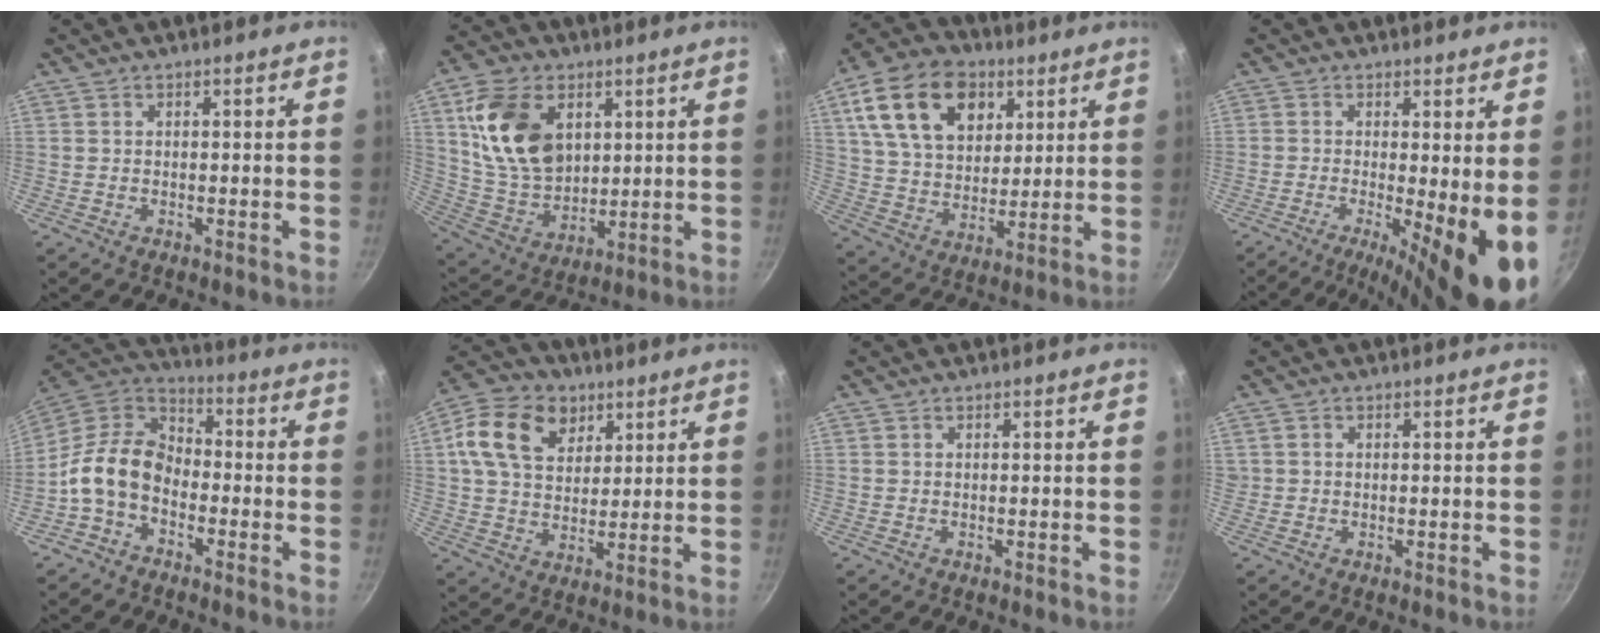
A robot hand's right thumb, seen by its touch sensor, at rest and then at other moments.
{"total": 17.8, "force": [5.5, 12.2, 11.7], "torque": [-0.189, -0.018, 0.115]}
{"total": 19.9, "force": [8.3, 13.5, 12.1], "torque": [-0.187, -0.012, 0.143]}
{"total": 11.3, "force": [-1.9, 2.3, 10.9], "torque": [-0.157, -0.015, -0.028]}
{"total": 12.2, "force": [-3.9, 8.5, 7.8], "torque": [-0.119, 0.050, -0.098]}
{"total": 14.7, "force": [5.8, 10.6, 8.3], "torque": [-0.132, -0.005, 0.094]}
{"total": 0.0}
{"total": 0.7, "force": [0.1, 0.6, 0.1], "torque": [0.000, 0.004, 0.002]}